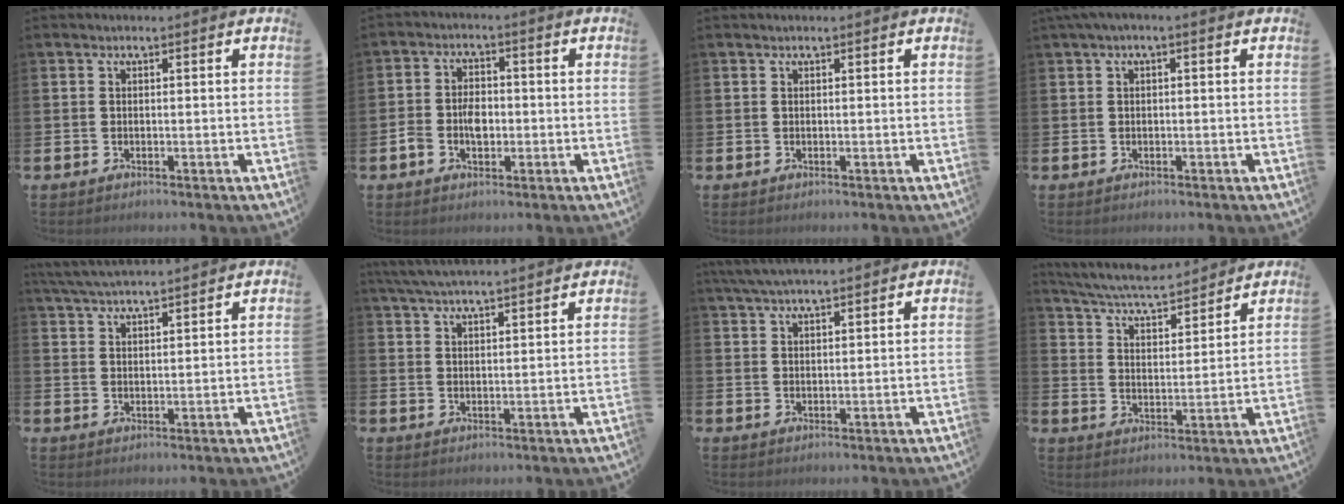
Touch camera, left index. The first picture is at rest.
{"total": 3.9, "force": [-0.9, 2.7, 2.6], "torque": [-0.036, 0.002, -0.020]}
{"total": 0.0}
{"total": 0.8, "force": [-0.1, 0.1, 0.8], "torque": [-0.017, 0.002, -0.002]}
{"total": 4.4, "force": [4.3, 0.0, 0.9], "torque": [-0.032, -0.018, 0.078]}
{"total": 4.6, "force": [4.5, 0.0, 1.1], "torque": [-0.037, -0.016, 0.082]}
{"total": 4.3, "force": [3.8, 0.7, 1.7], "torque": [-0.036, -0.007, 0.071]}
{"total": 6.2, "force": [6.0, 0.6, 1.7], "torque": [-0.056, -0.040, 0.103]}